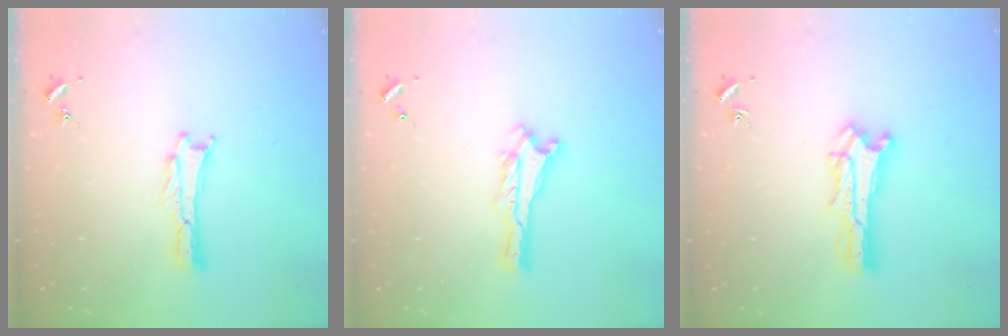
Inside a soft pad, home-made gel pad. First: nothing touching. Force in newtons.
{"total": 0.0}
{"total": 1.5, "press": 1.5, "slide": 0.2}